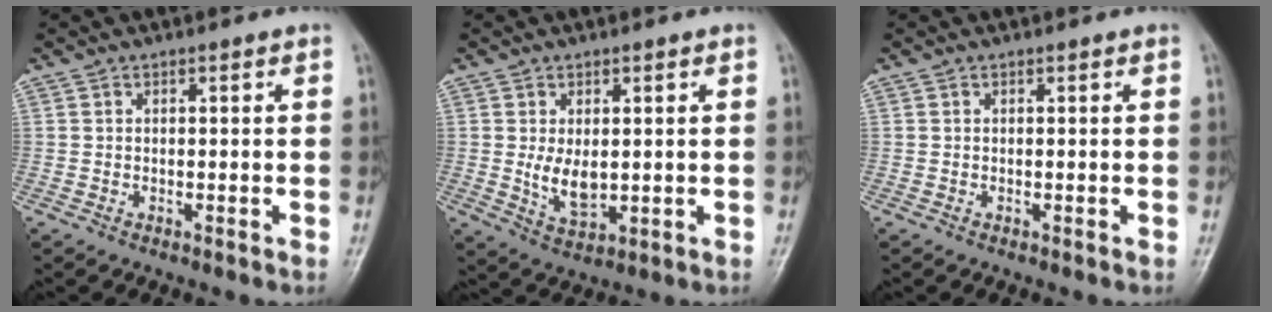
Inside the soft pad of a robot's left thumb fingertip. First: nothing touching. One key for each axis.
{"total": 5.7, "fx": 0.3, "fy": 3.3, "fz": 4.7, "tx": -0.072, "ty": -0.014, "tz": 0.015}
{"total": 0.0}